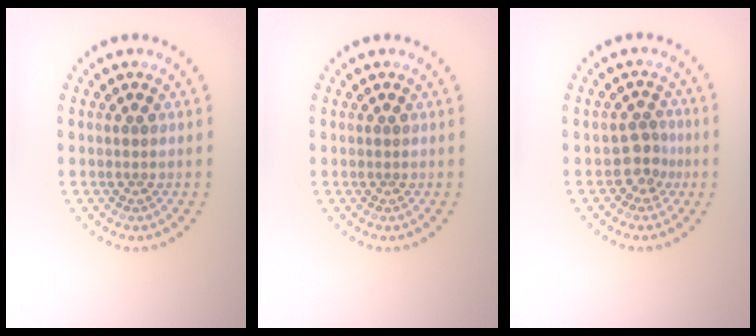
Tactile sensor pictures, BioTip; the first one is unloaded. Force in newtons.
{"total": 0.0}
{"total": 2.3, "press": 1.8, "slide": 1.4}